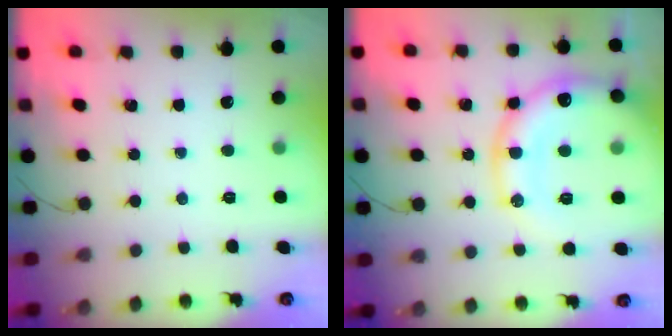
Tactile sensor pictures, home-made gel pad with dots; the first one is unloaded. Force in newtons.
{"total": 21.0, "press": 20.8, "slide": 3.0}